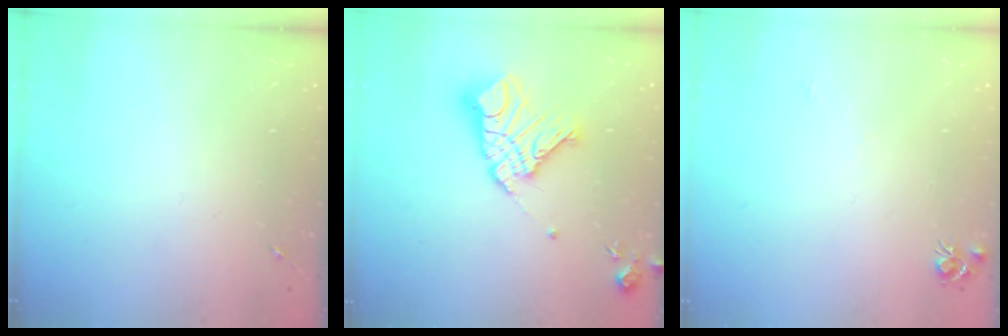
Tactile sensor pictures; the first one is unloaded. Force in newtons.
{"total": 15.8, "press": 15.7, "slide": 1.9}
{"total": 5.1, "press": 5.0, "slide": 0.7}